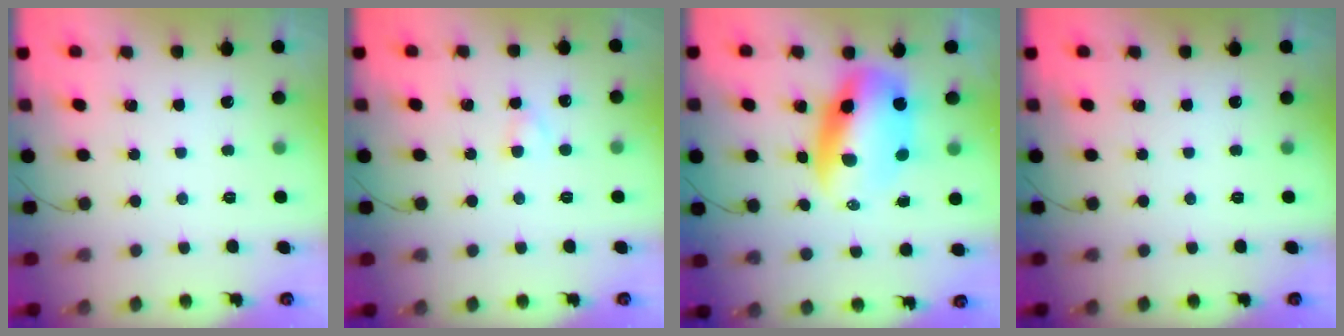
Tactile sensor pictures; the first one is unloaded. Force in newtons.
{"total": 2.7, "press": 2.5, "slide": 1.1}
{"total": 12.3, "press": 11.8, "slide": 3.5}
{"total": 0.0}